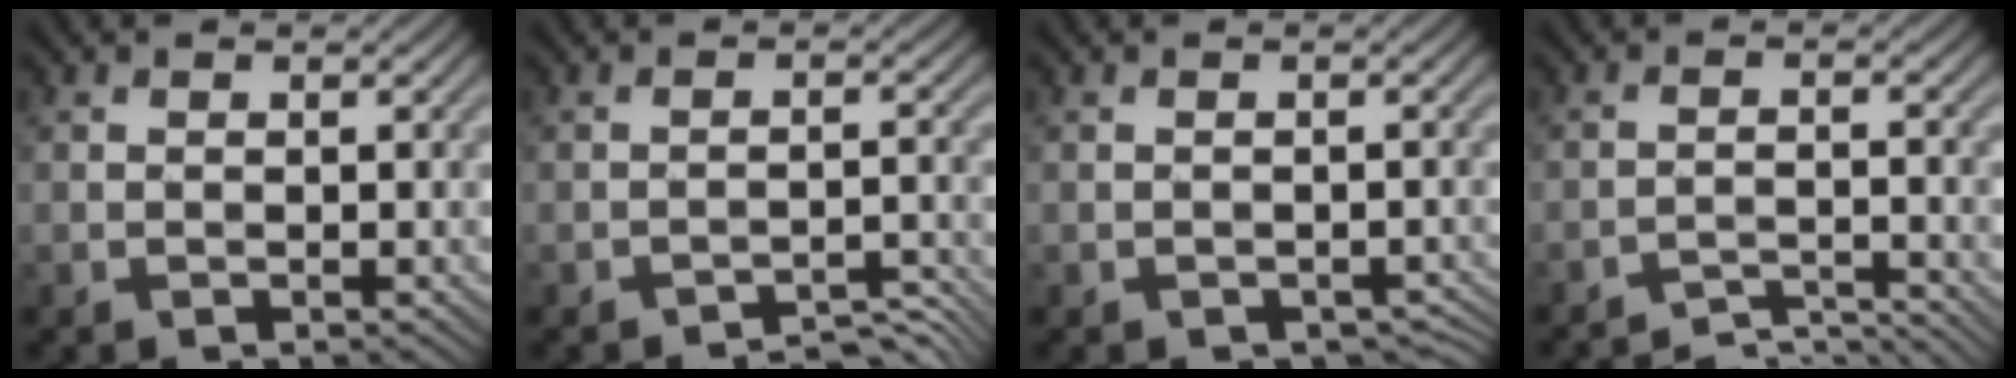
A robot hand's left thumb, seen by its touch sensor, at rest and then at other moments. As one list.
[{"total": 2.8, "force": [-2.8, -0.1, 0.2], "torque": [0.005, 0.008, -0.045]}, {"total": 0.8, "force": [-0.7, 0.4, 0.2], "torque": [-0.008, -0.004, -0.010]}, {"total": 4.8, "force": [-4.7, -0.3, 0.5], "torque": [-0.005, 0.010, -0.087]}]